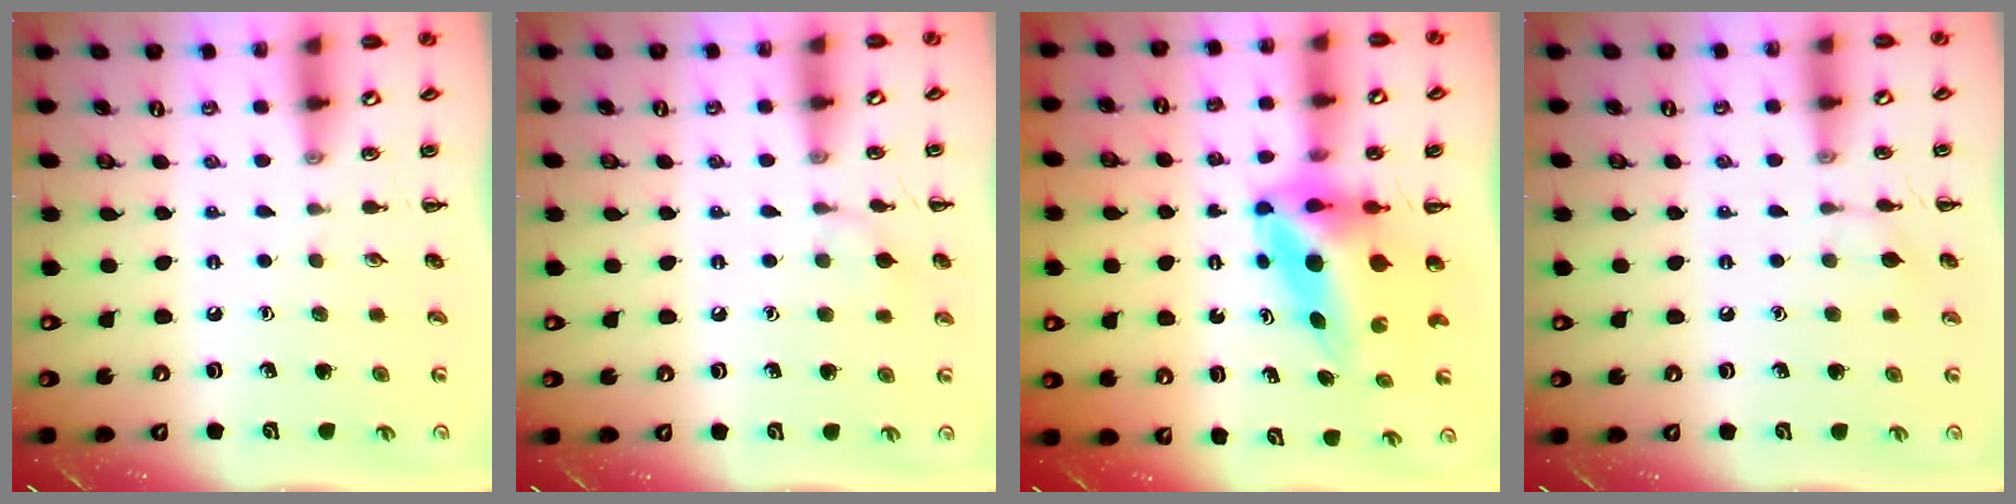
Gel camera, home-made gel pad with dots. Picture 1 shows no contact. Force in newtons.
{"total": 5.9, "press": 5.6, "slide": 1.9}
{"total": 7.5, "press": 7.3, "slide": 1.7}
{"total": 5.6, "press": 5.5, "slide": 1.0}